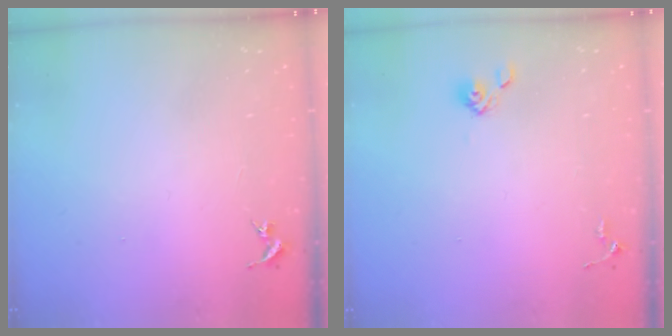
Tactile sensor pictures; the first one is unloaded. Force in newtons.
{"total": 3.9, "press": 3.6, "slide": 1.5}